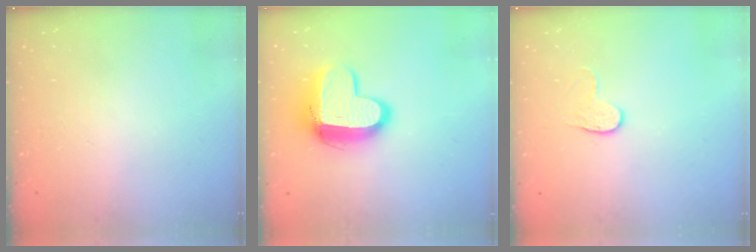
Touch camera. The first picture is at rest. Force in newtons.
{"total": 13.0, "press": 13.0, "slide": 1.2}
{"total": 4.5, "press": 4.5, "slide": 0.5}